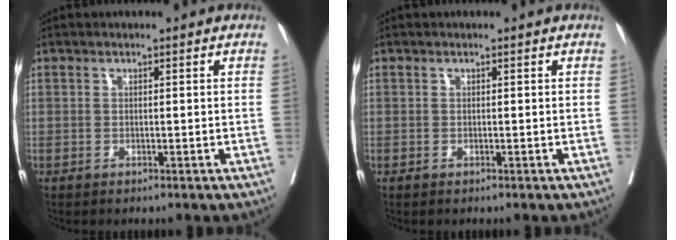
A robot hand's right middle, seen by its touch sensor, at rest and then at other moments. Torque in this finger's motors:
{"motor_torque": [0.10, -0.19, -0.49, -0.13]}